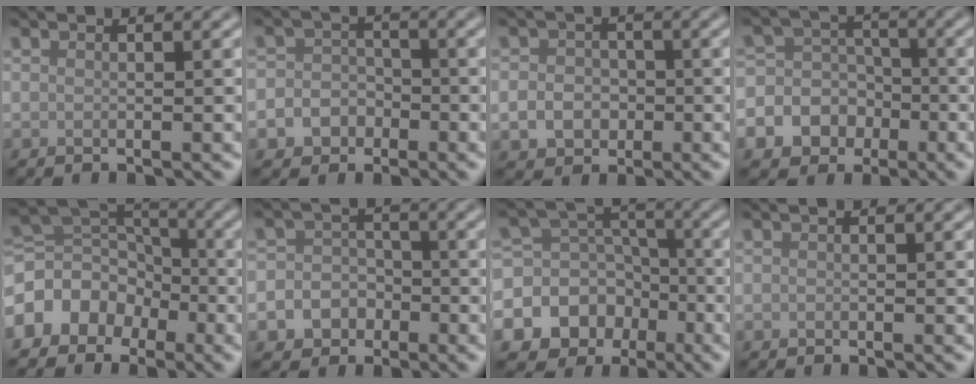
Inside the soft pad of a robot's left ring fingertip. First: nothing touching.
{"total": 4.0, "force": [-1.8, 3.4, 1.0], "torque": [0.020, 0.000, -0.042]}
{"total": 3.0, "force": [-0.8, 2.5, 1.4], "torque": [-0.018, -0.004, -0.017]}
{"total": 8.9, "force": [-3.4, 7.9, 2.2], "torque": [-0.041, -0.003, -0.079]}
{"total": 6.1, "force": [-3.4, 4.5, 2.2], "torque": [-0.037, 0.006, -0.082]}
{"total": 4.9, "force": [-2.3, 4.2, 1.0], "torque": [0.017, -0.002, -0.055]}
{"total": 15.1, "force": [-6.3, 13.1, 4.1], "torque": [-0.101, -0.028, -0.103]}
{"total": 0.0}